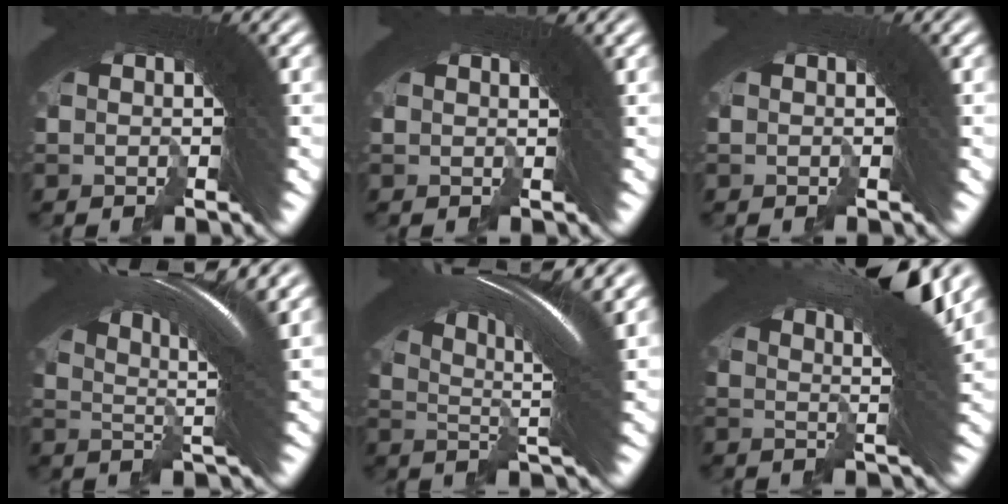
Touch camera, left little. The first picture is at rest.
{"total": 1.7, "force": [1.1, -0.5, 1.2], "torque": [-0.022, 0.008, 0.018]}
{"total": 0.8, "force": [-0.4, -0.4, -0.6], "torque": [0.008, -0.001, -0.006]}
{"total": 10.5, "force": [3.5, 3.8, 9.2], "torque": [-0.160, 0.008, 0.045]}
{"total": 9.7, "force": [2.7, 3.2, 8.8], "torque": [-0.160, 0.003, 0.034]}
{"total": 11.6, "force": [5.4, 4.6, 9.2], "torque": [-0.141, 0.027, 0.062]}